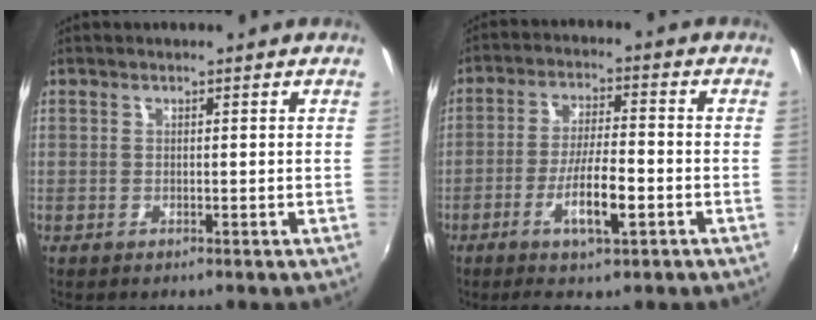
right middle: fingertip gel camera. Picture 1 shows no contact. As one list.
[{"total": 8.0, "force": [-3.8, 1.1, 7.0], "torque": [-0.139, -0.006, -0.066]}]